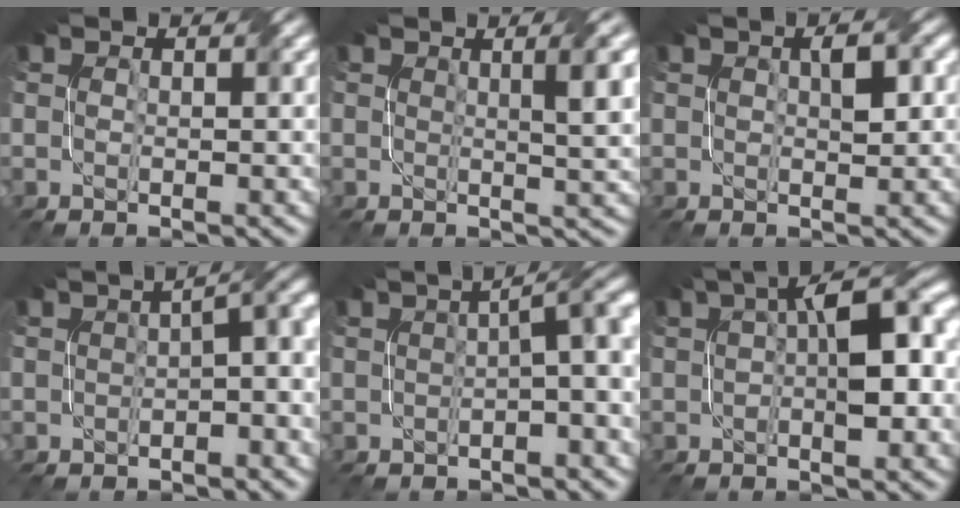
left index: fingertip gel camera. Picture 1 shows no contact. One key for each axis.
{"total": 3.9, "fx": 1.0, "fy": 1.0, "fz": 3.6, "tx": -0.033, "ty": 0.010, "tz": 0.015}
{"total": 1.8, "fx": 0.4, "fy": 0.7, "fz": 1.7, "tx": -0.027, "ty": 0.008, "tz": 0.011}
{"total": 6.4, "fx": -0.2, "fy": 2.7, "fz": 5.8, "tx": -0.021, "ty": 0.024, "tz": -0.006}
{"total": 6.0, "fx": 0.3, "fy": 2.0, "fz": 5.7, "tx": -0.031, "ty": 0.029, "tz": 0.001}
{"total": 7.8, "fx": 0.9, "fy": 2.6, "fz": 7.3, "tx": -0.105, "ty": 0.021, "tz": 0.011}